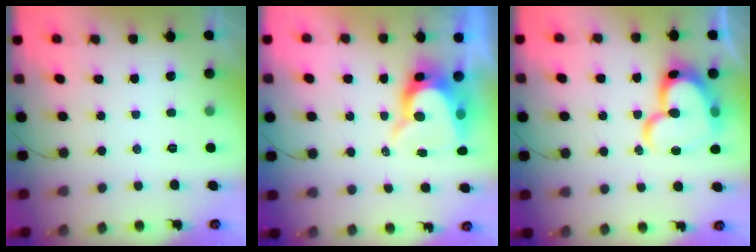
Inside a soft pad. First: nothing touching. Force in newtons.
{"total": 9.4, "press": 9.4, "slide": 0.9}
{"total": 19.9, "press": 19.8, "slide": 2.3}